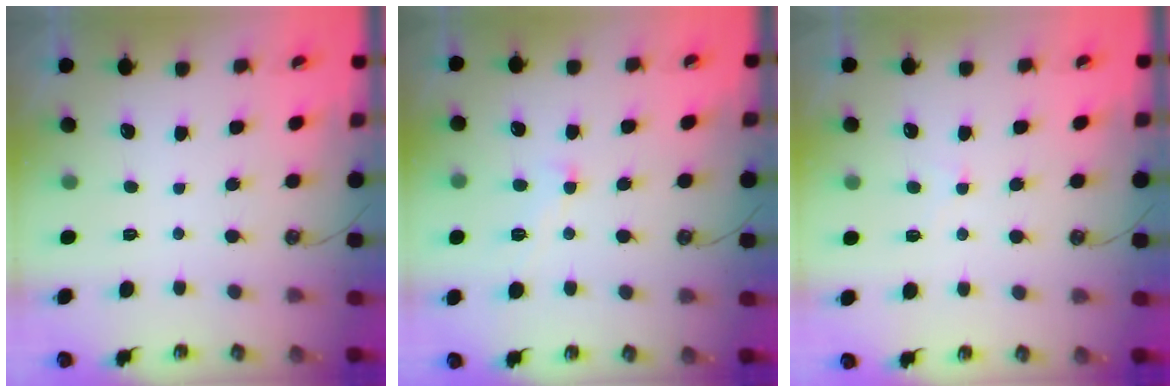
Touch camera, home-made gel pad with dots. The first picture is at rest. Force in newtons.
{"total": 1.2, "press": 1.2, "slide": 0.2}
{"total": 1.4, "press": 1.3, "slide": 0.5}